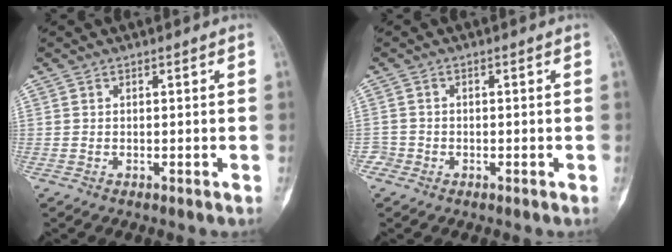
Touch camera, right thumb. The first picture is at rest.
{"total": 1.9, "force": [-1.0, 1.6, -0.3], "torque": [0.015, 0.010, -0.025]}